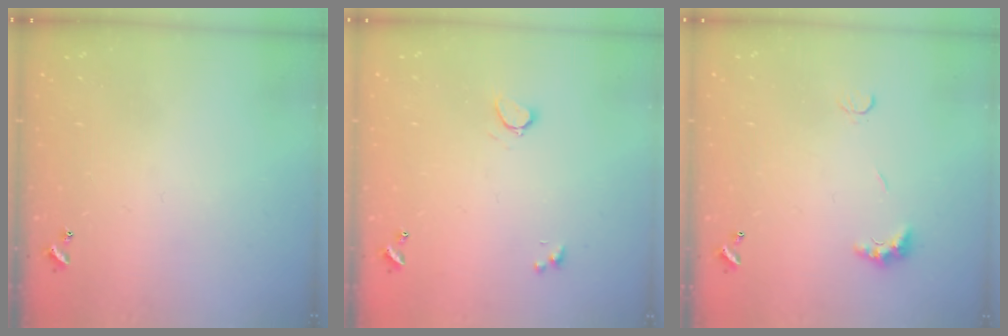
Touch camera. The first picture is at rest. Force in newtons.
{"total": 0.9, "press": 0.6, "slide": 0.6}
{"total": 3.1, "press": 3.0, "slide": 0.7}